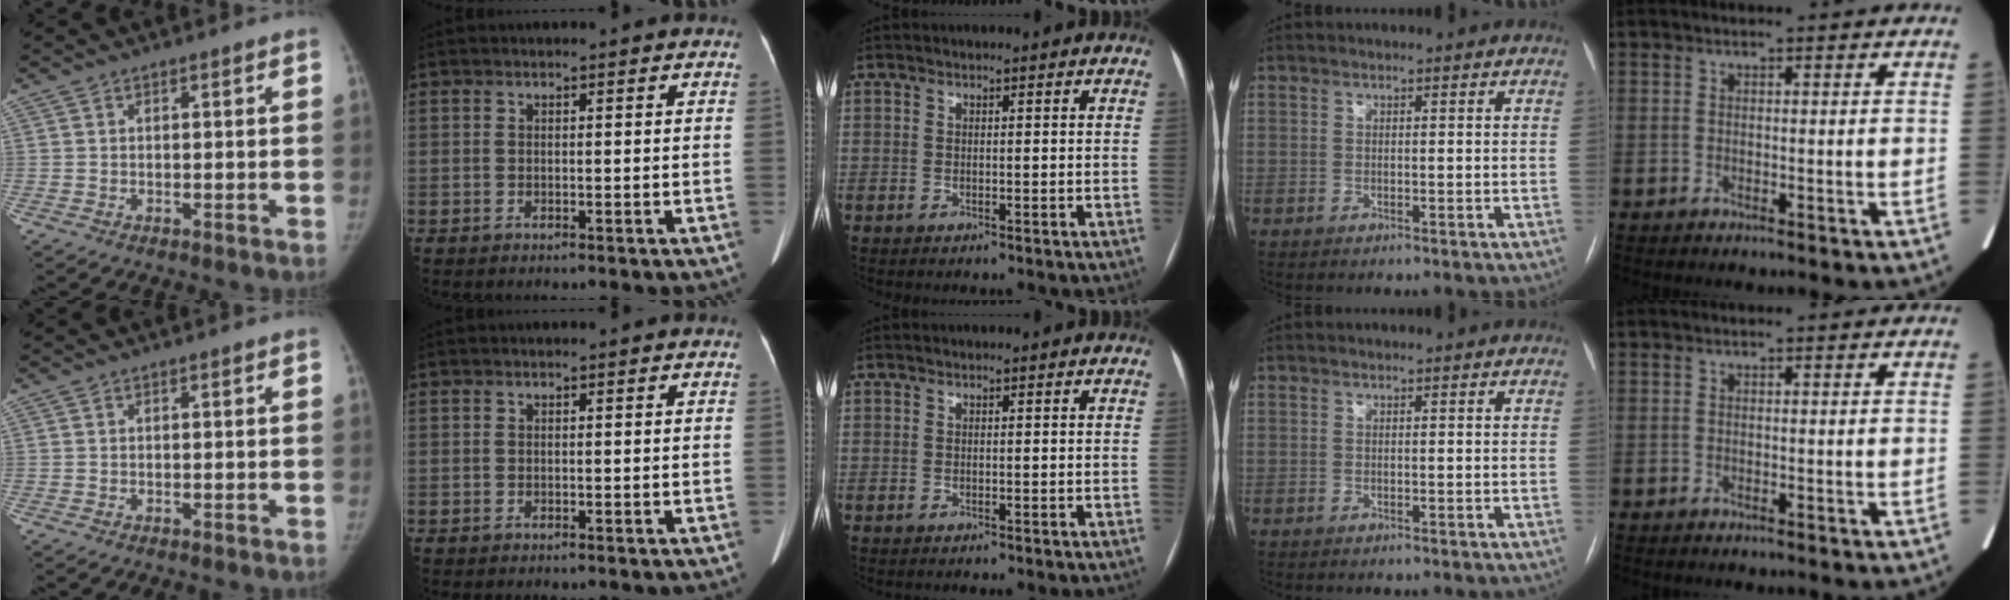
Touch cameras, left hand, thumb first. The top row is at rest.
{}